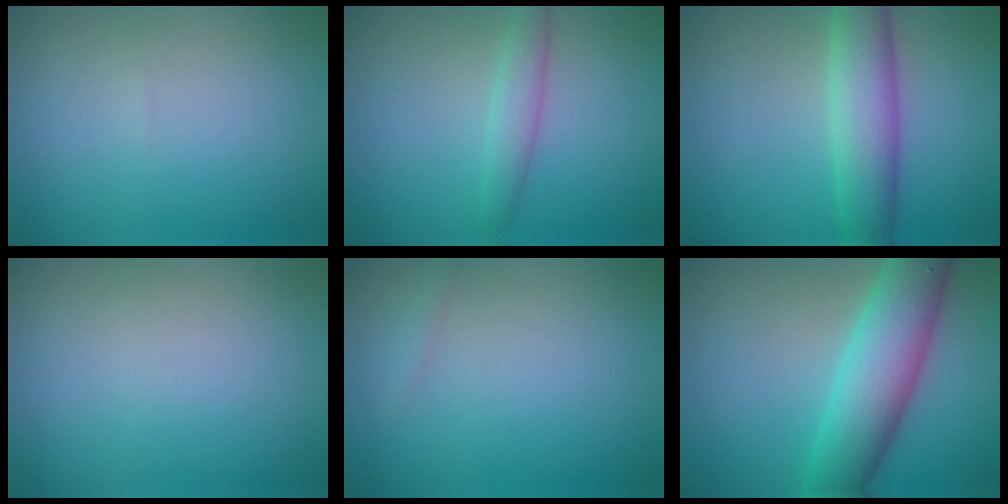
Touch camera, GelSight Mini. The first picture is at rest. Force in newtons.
{"total": 2.0, "press": 2.0, "slide": 0.1}
{"total": 5.2, "press": 5.2, "slide": 0.1}
{"total": 0.0}
{"total": 0.6, "press": 0.6, "slide": 0.0}
{"total": 7.7, "press": 7.7, "slide": 0.2}